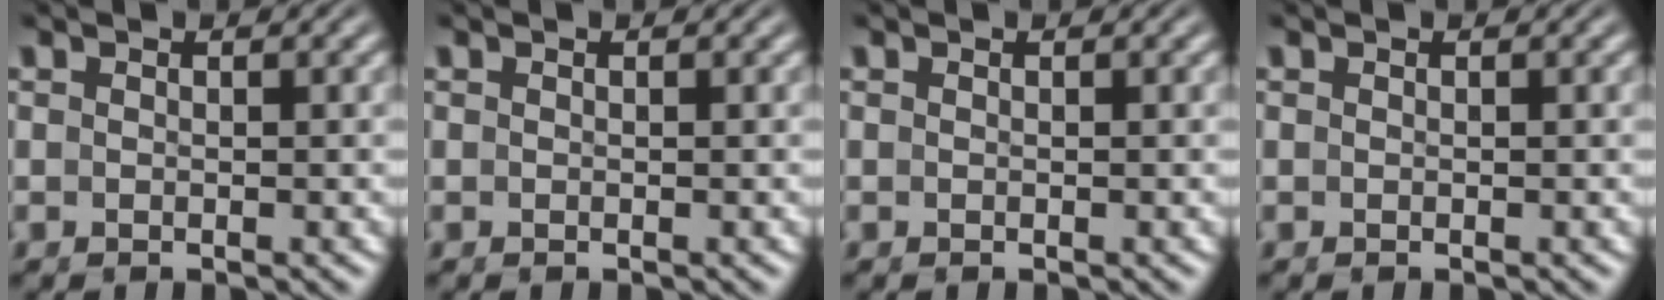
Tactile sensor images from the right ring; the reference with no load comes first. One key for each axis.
{"total": 0.0}
{"total": 0.0}
{"total": 0.0}